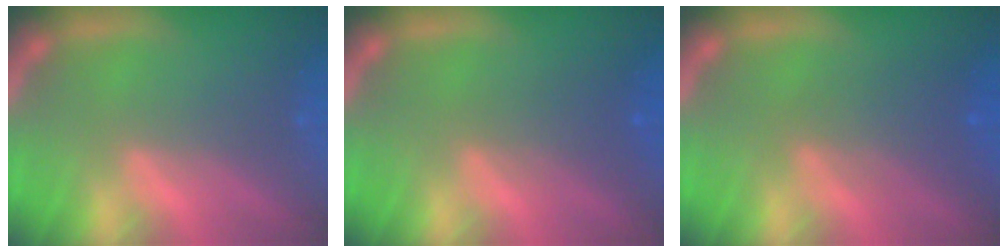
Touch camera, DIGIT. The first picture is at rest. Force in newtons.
{"total": 2.4}
{"total": 3.6}